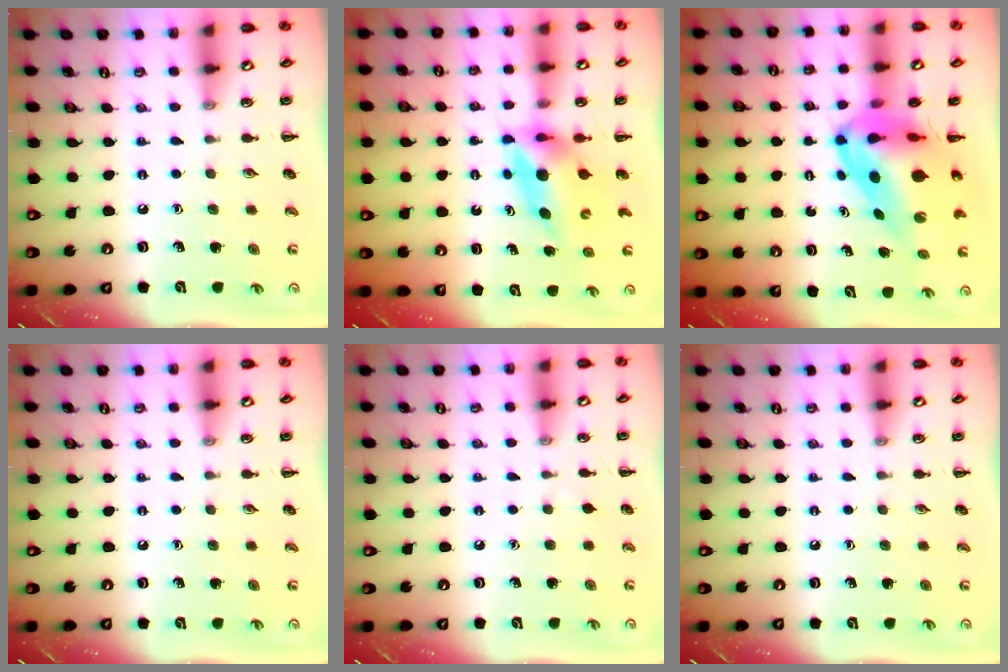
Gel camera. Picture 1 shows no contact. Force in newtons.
{"total": 6.5, "press": 6.4, "slide": 1.3}
{"total": 10.7, "press": 10.3, "slide": 2.9}
{"total": 0.0}
{"total": 2.3, "press": 2.0, "slide": 1.0}
{"total": 0.0}